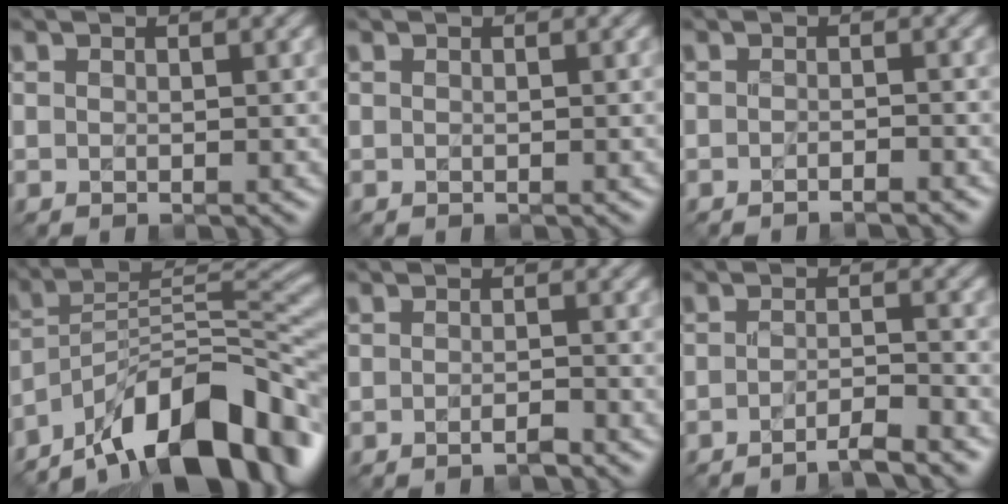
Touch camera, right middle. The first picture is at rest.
{"total": 0.0}
{"total": 1.4, "force": [-1.0, 0.2, 0.9], "torque": [-0.006, -0.001, -0.021]}
{"total": 15.1, "force": [-10.2, 5.4, 9.7], "torque": [-0.152, 0.018, -0.187]}
{"total": 1.2, "force": [-0.8, 0.2, 0.9], "torque": [-0.014, 0.000, -0.016]}
{"total": 2.9, "force": [-2.1, 0.5, 1.9], "torque": [-0.020, 0.004, -0.047]}